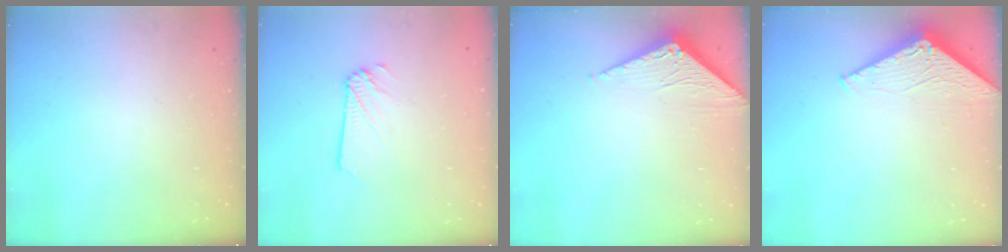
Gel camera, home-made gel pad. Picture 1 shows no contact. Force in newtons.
{"total": 2.8, "press": 2.8, "slide": 0.3}
{"total": 3.1, "press": 3.1, "slide": 0.2}
{"total": 3.2, "press": 3.2, "slide": 0.3}